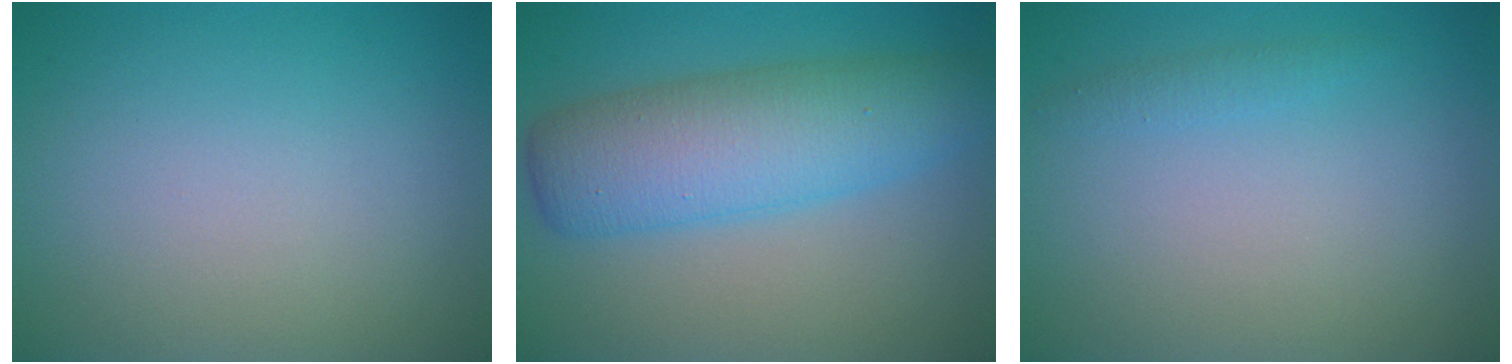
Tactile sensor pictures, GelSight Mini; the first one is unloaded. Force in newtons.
{"total": 7.6, "press": 7.6, "slide": 0.1}
{"total": 0.9, "press": 0.9, "slide": 0.0}